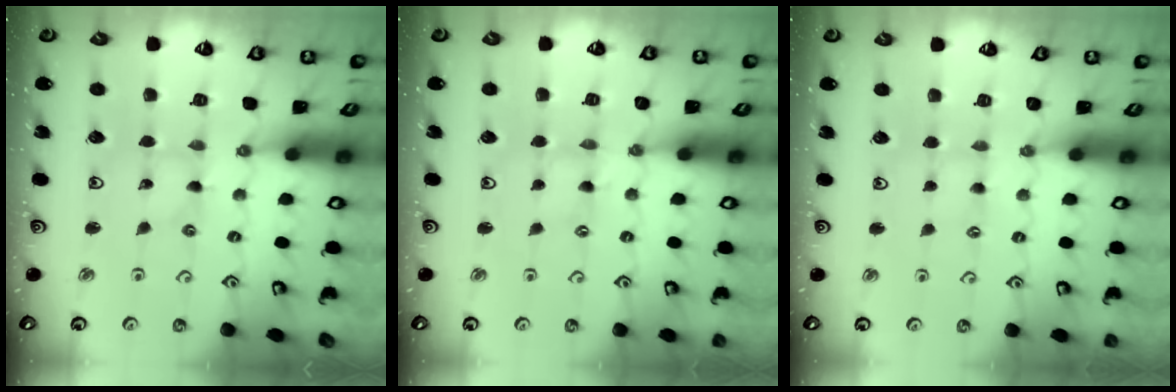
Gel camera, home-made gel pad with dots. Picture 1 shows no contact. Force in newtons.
{"total": 0.0}
{"total": 1.7, "press": 1.7, "slide": 0.3}